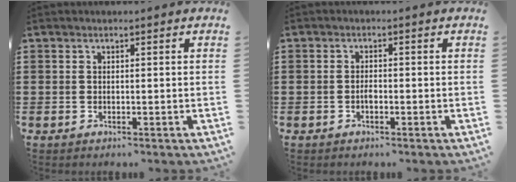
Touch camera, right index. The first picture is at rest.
{"total": 1.3, "force": [-0.6, 0.5, 1.0], "torque": [-0.021, -0.002, -0.010]}